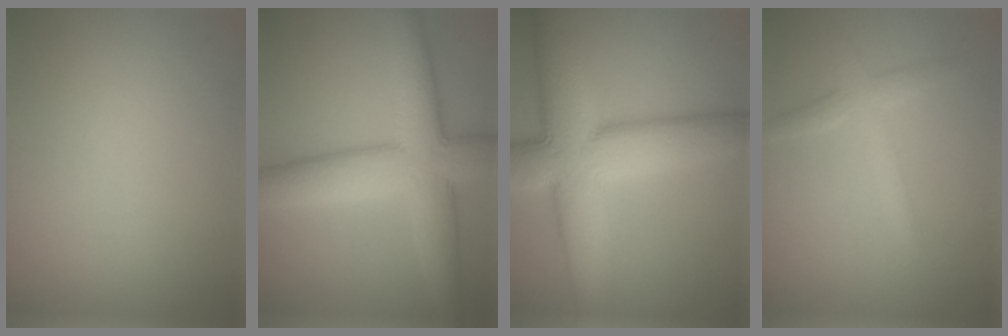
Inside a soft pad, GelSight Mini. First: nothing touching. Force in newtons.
{"total": 9.2, "press": 9.2, "slide": 0.2}
{"total": 12.0, "press": 12.0, "slide": 0.8}
{"total": 2.3, "press": 2.3, "slide": 0.0}